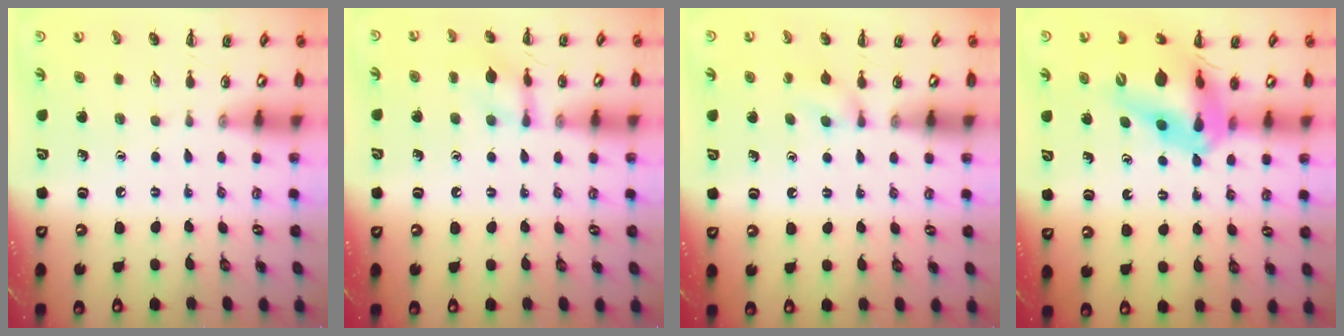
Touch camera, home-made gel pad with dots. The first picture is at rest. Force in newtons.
{"total": 9.1, "press": 9.1, "slide": 0.5}
{"total": 5.4, "press": 5.1, "slide": 1.7}
{"total": 16.9, "press": 16.1, "slide": 5.1}